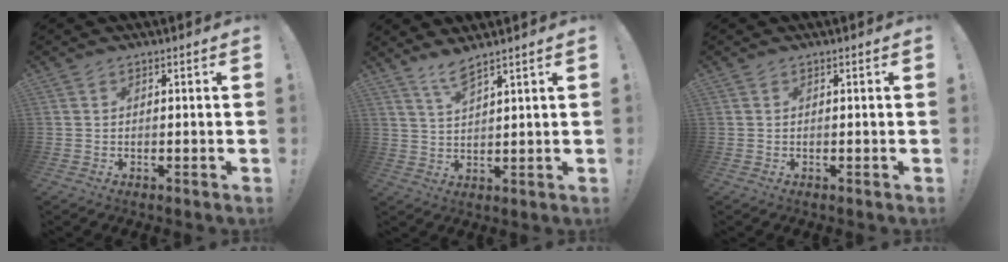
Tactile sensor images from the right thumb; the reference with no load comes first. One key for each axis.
{"total": 5.1, "fx": 4.1, "fy": 0.4, "fz": 3.1, "tx": -0.068, "ty": -0.018, "tz": 0.072}
{"total": 0.0}